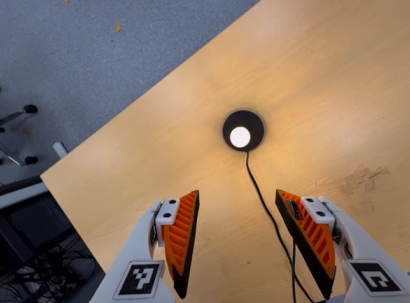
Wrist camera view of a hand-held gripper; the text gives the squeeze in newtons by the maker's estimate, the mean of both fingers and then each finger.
{"total": 0.0}